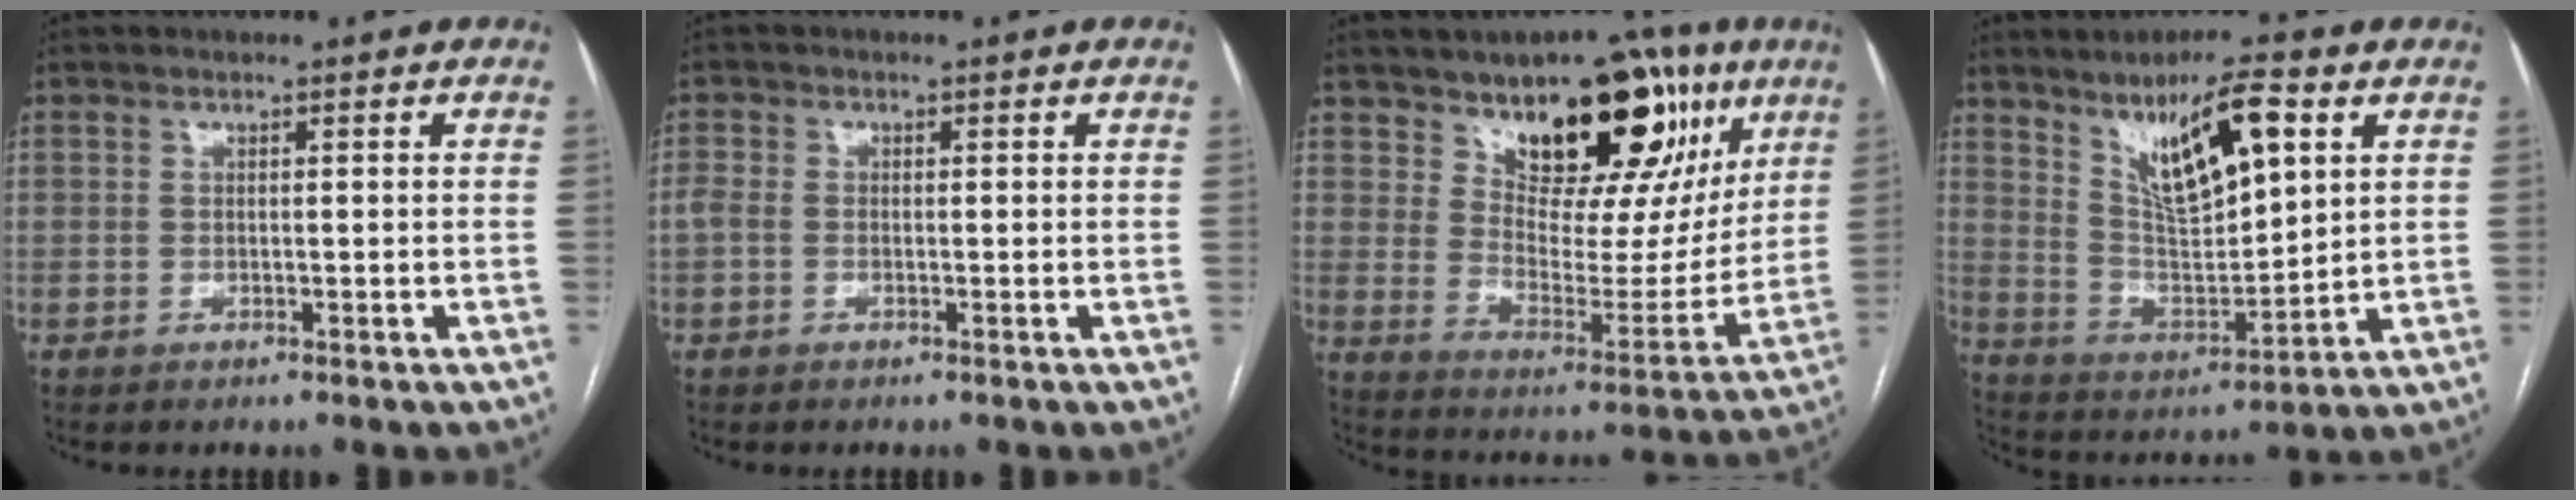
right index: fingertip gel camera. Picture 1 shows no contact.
{"total": 1.8, "force": [-0.4, 1.3, 1.1], "torque": [-0.032, 0.012, -0.006]}
{"total": 19.9, "force": [11.8, 9.1, 13.2], "torque": [-0.159, 0.007, 0.183]}
{"total": 13.5, "force": [6.8, 3.1, 11.2], "torque": [-0.197, 0.006, 0.129]}